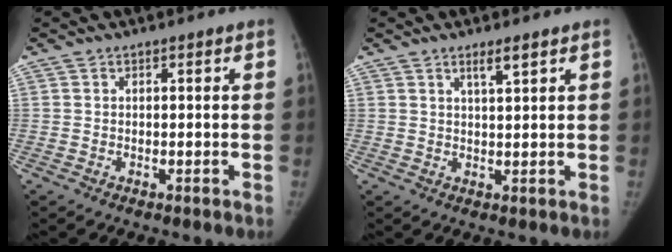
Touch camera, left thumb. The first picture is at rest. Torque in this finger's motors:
{"motor_torque": [-0.12, 0.06, 0.50, -0.11, 0.00]}